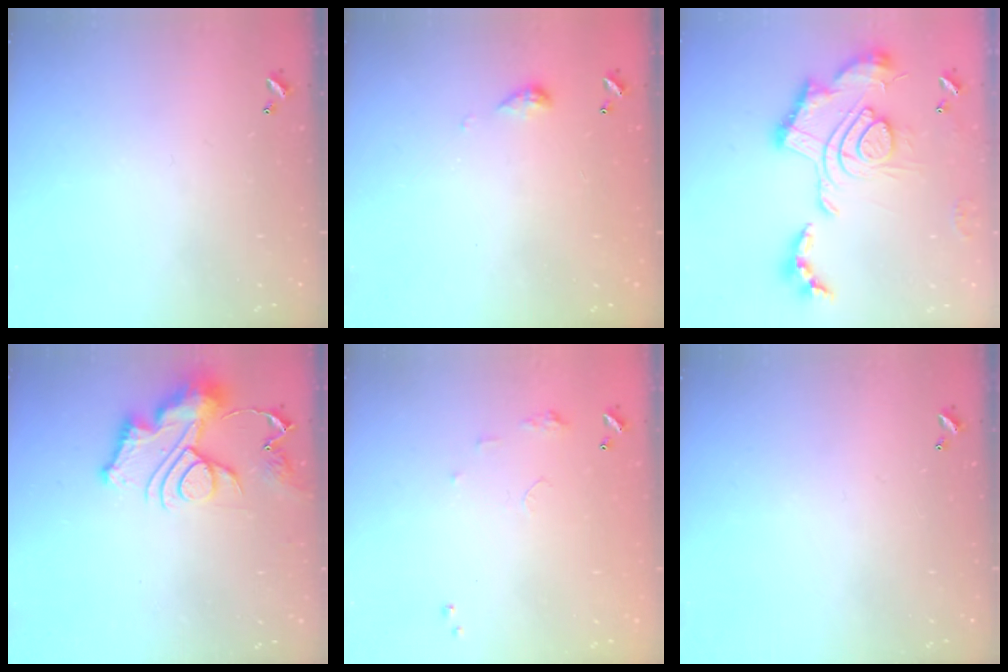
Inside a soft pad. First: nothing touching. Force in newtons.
{"total": 4.0, "press": 4.0, "slide": 0.6}
{"total": 2.5, "press": 1.9, "slide": 1.7}
{"total": 13.4, "press": 13.4, "slide": 1.4}
{"total": 6.3, "press": 6.3, "slide": 0.7}
{"total": 0.0}